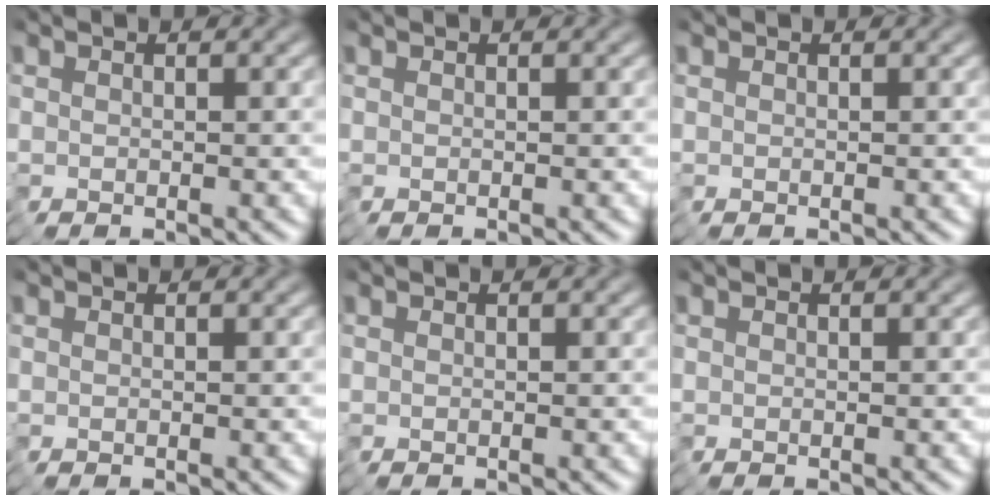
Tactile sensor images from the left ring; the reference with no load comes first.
{"total": 0.0}
{"total": 0.0}
{"total": 0.0}
{"total": 0.0}
{"total": 0.0}